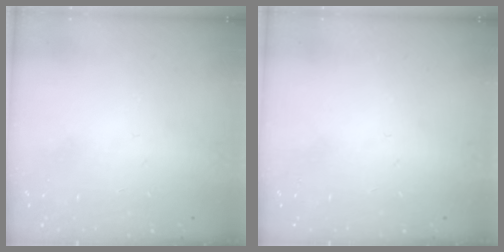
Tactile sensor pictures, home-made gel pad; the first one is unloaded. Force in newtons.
{"total": 0.0}